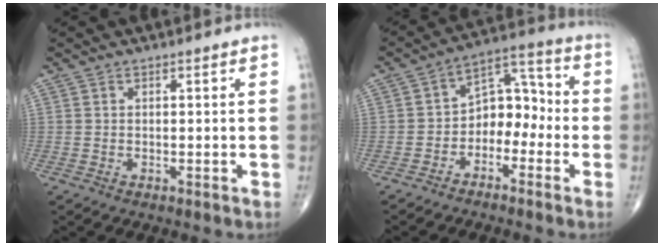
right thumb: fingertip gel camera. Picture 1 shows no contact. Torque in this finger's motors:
{"motor_torque": [0.01, 0.11, 0.12, 0.03, 0.01]}